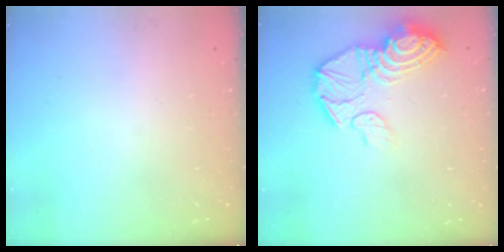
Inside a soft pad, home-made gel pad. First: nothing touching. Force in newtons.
{"total": 16.1, "press": 16.0, "slide": 1.4}